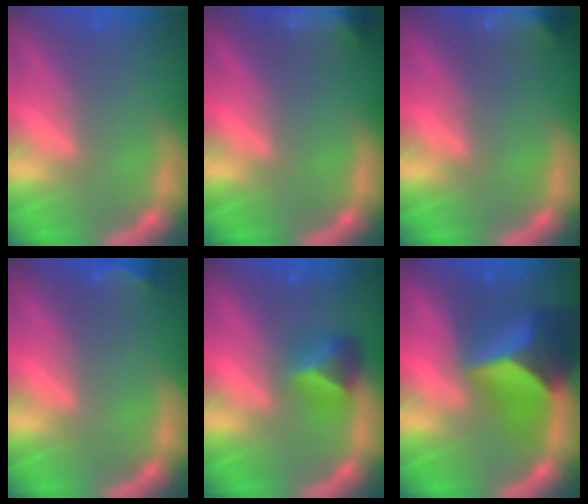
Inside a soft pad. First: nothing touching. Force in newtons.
{"total": 8.5}
{"total": 7.9}
{"total": 2.4}
{"total": 2.9}
{"total": 8.9}